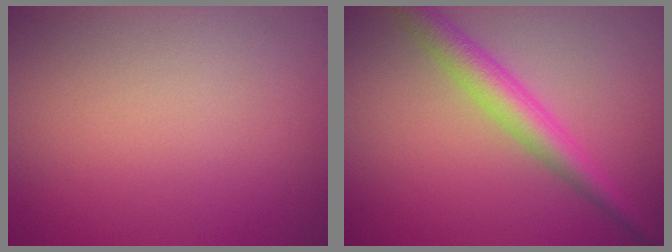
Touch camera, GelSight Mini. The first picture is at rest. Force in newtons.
{"total": 3.8, "press": 3.8, "slide": 0.0}